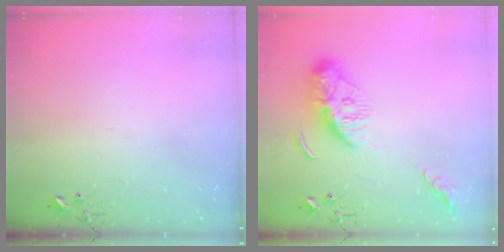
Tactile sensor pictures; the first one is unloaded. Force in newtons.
{"total": 11.6, "press": 11.6, "slide": 1.0}